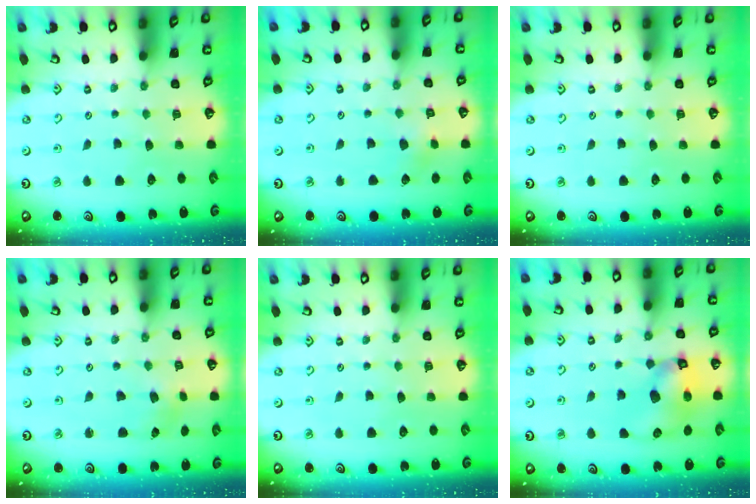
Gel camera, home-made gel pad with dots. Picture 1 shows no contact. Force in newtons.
{"total": 3.1, "press": 3.1, "slide": 0.4}
{"total": 0.0}
{"total": 2.8, "press": 2.8, "slide": 0.3}
{"total": 0.0}
{"total": 11.0, "press": 10.9, "slide": 1.7}